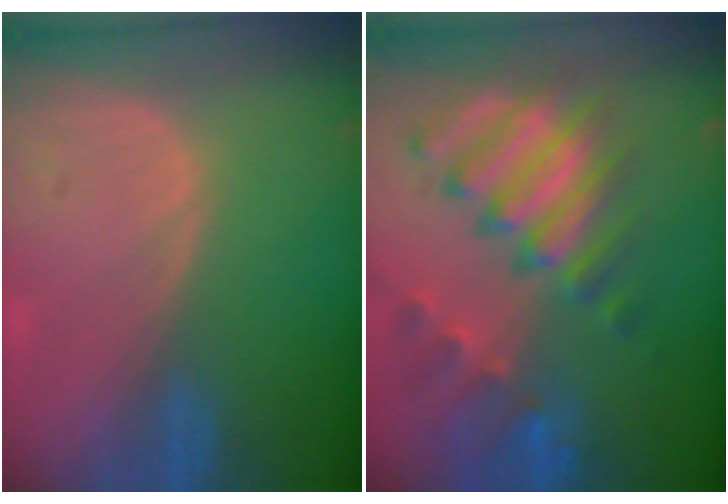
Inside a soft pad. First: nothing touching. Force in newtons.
{"total": 11.6, "press": 10.0, "slide": 5.8}